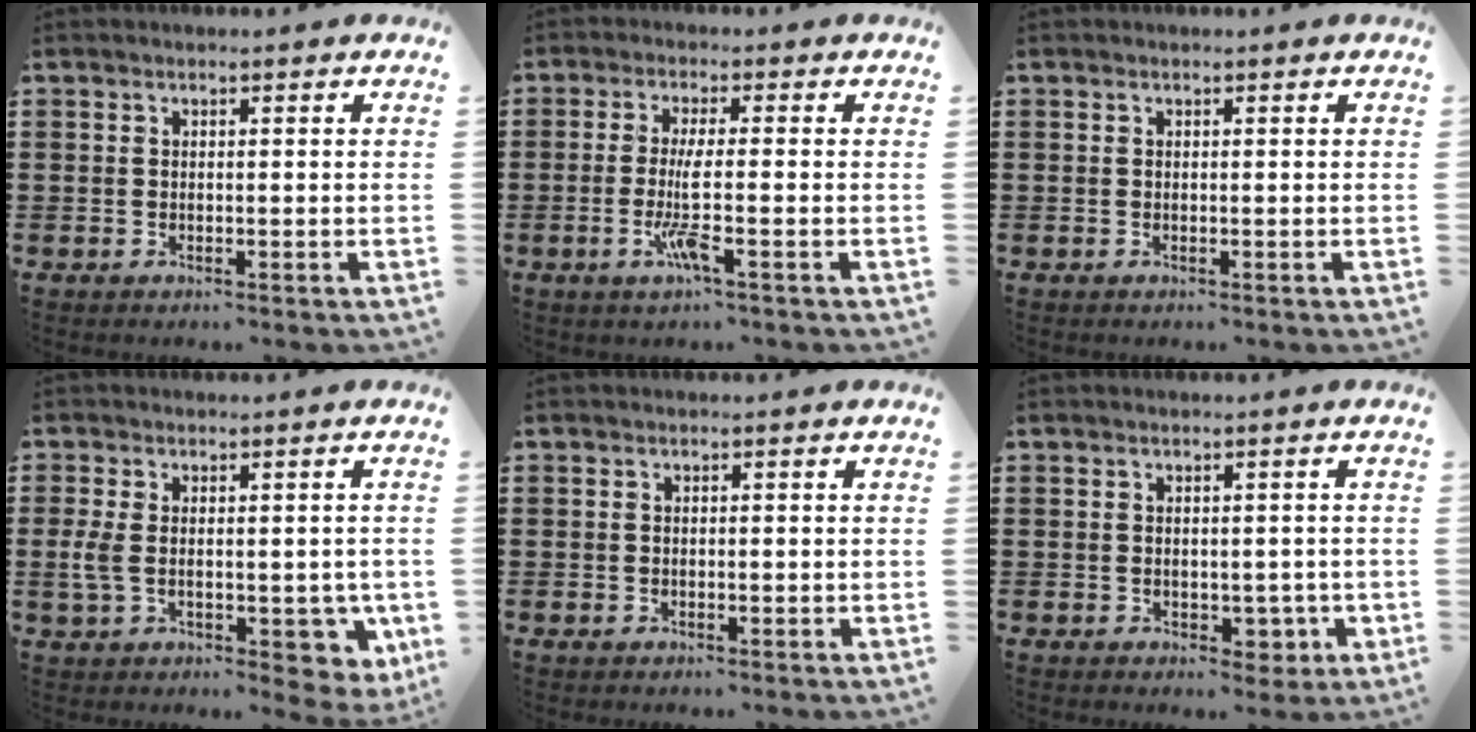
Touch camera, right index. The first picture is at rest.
{"total": 5.5, "force": [-1.5, 0.4, 5.3], "torque": [-0.119, -0.019, -0.035]}
{"total": 0.0}
{"total": 7.1, "force": [-0.7, 4.4, 5.5], "torque": [-0.107, 0.008, -0.012]}
{"total": 0.6, "force": [-0.1, 0.5, 0.3], "torque": [-0.007, 0.003, -0.002]}
{"total": 3.1, "force": [-0.5, 2.3, 2.0], "torque": [-0.023, -0.003, -0.012]}